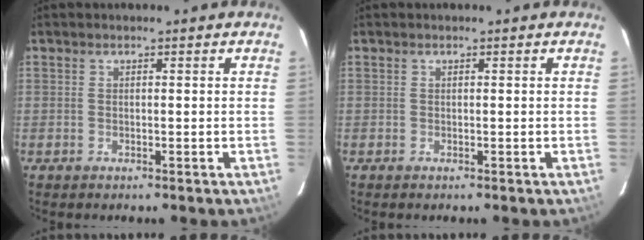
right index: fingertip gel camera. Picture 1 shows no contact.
{"total": 0.0}